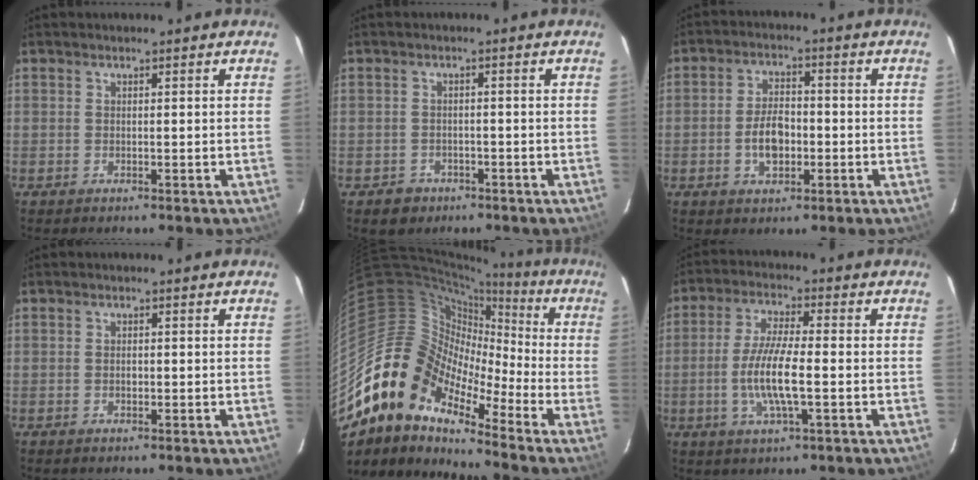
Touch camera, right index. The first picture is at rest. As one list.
[{"total": 3.6, "force": [-2.0, 2.9, 0.5], "torque": [-0.019, 0.006, -0.024]}, {"total": 6.9, "force": [-1.7, 3.9, 5.4], "torque": [-0.104, 0.009, -0.023]}, {"total": 1.1, "force": [-0.2, 0.8, 0.8], "torque": [-0.014, 0.002, -0.003]}, {"total": 14.0, "force": [-9.2, 8.5, 6.4], "torque": [-0.098, 0.009, -0.193]}, {"total": 9.7, "force": [-2.0, 1.9, 9.3], "torque": [-0.184, -0.004, -0.040]}]